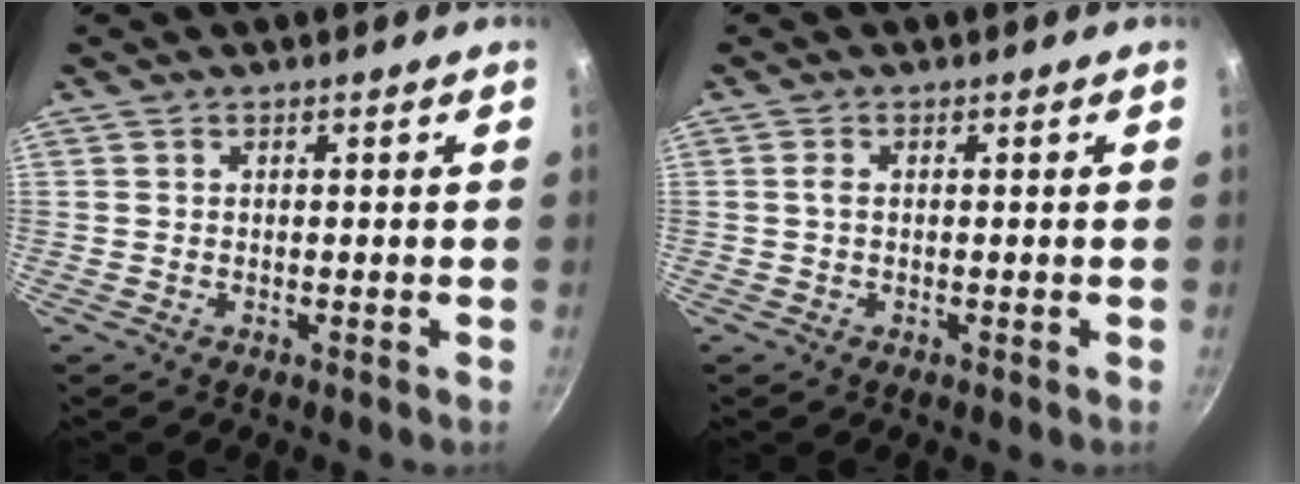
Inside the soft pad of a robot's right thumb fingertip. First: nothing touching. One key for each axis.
{"total": 1.1, "fx": 0.0, "fy": 0.5, "fz": 1.0, "tx": -0.023, "ty": 0.003, "tz": -0.002}